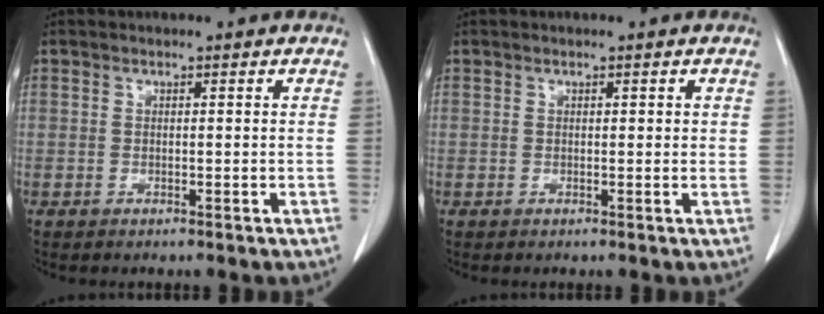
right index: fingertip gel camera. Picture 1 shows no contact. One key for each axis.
{"total": 1.3, "fx": 0.4, "fy": 0.5, "fz": 1.1, "tx": -0.012, "ty": 0.001, "tz": 0.003}